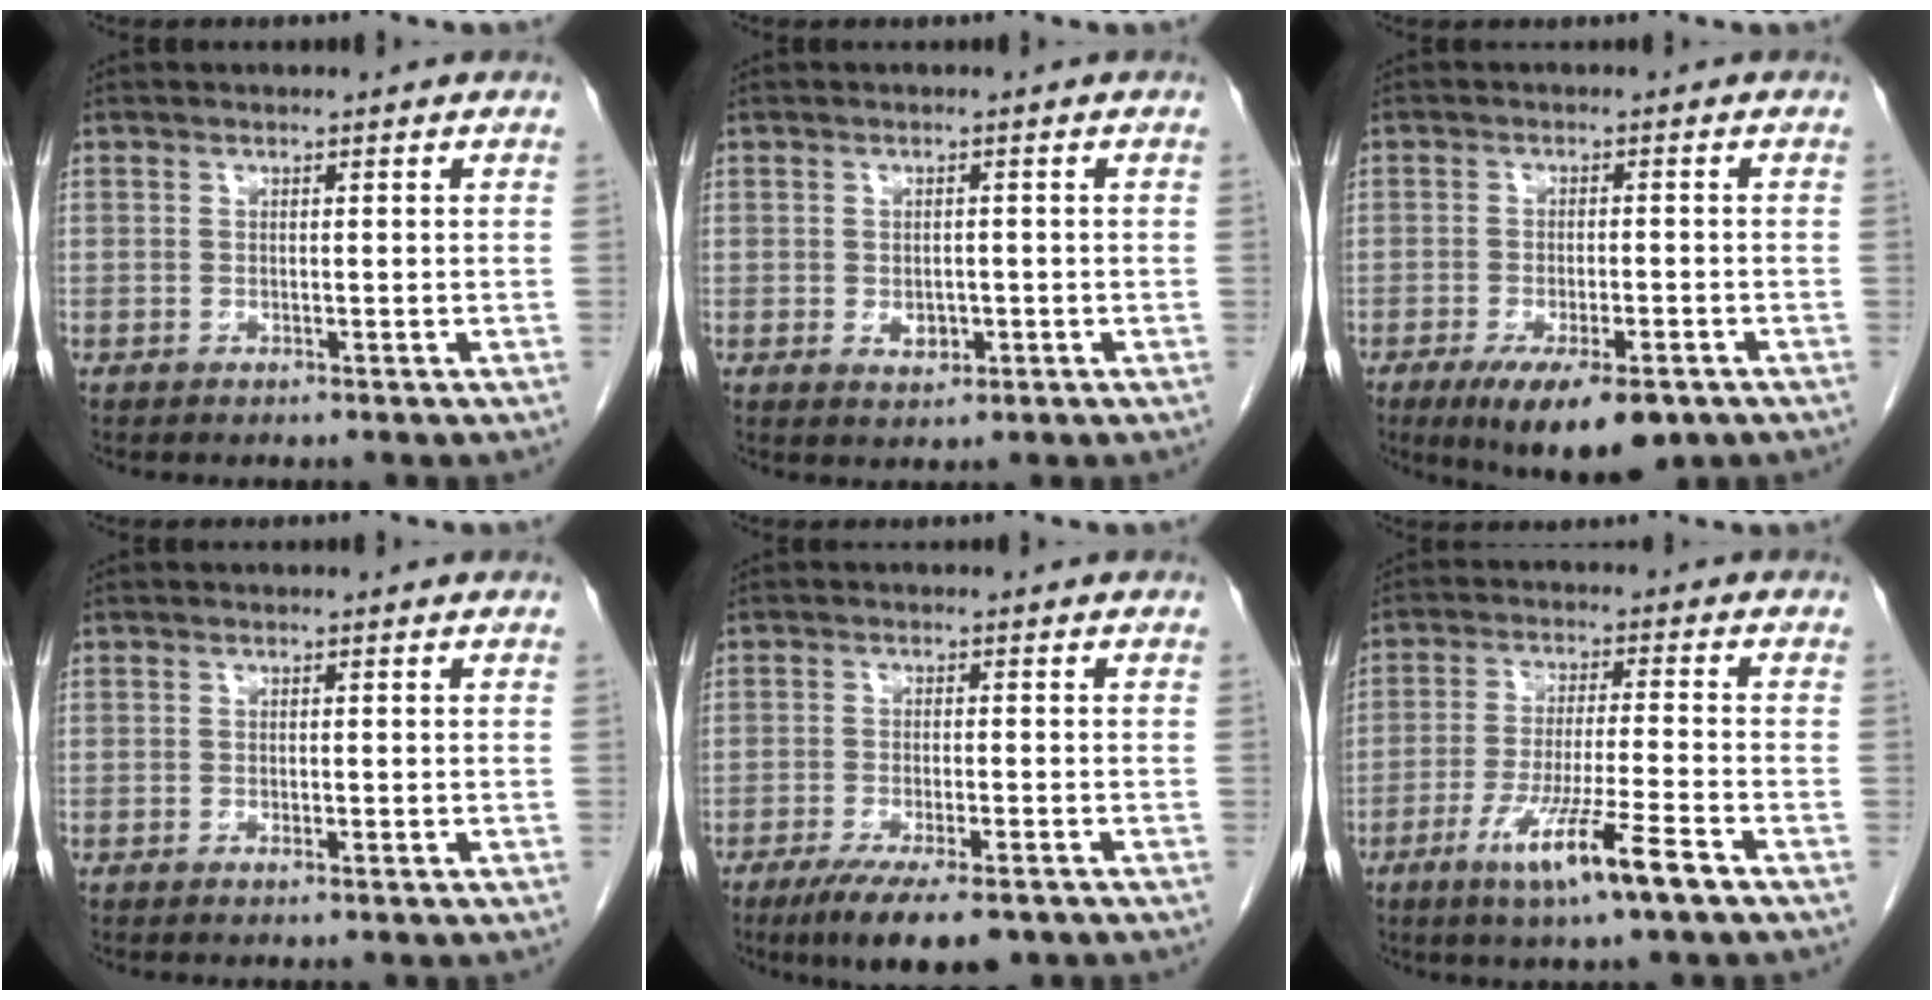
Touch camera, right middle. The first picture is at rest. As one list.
[{"total": 2.3, "force": [-0.6, 1.6, 1.5], "torque": [-0.023, 0.002, -0.002]}, {"total": 10.6, "force": [-6.9, 3.2, 7.5], "torque": [-0.117, -0.016, -0.103]}, {"total": 0.7, "force": [-0.3, 0.2, 0.6], "torque": [-0.013, 0.000, -0.004]}, {"total": 9.9, "force": [-7.1, 2.2, 6.6], "torque": [-0.100, -0.018, -0.109]}, {"total": 9.9, "force": [-5.6, -0.4, 8.1], "torque": [-0.151, -0.023, -0.100]}]